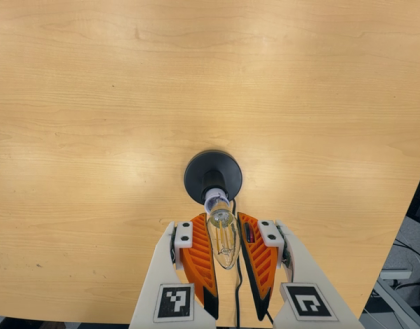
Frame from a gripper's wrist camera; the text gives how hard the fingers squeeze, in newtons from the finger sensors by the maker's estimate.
{"total": 12.7, "left": 14.2, "right": 11.3}